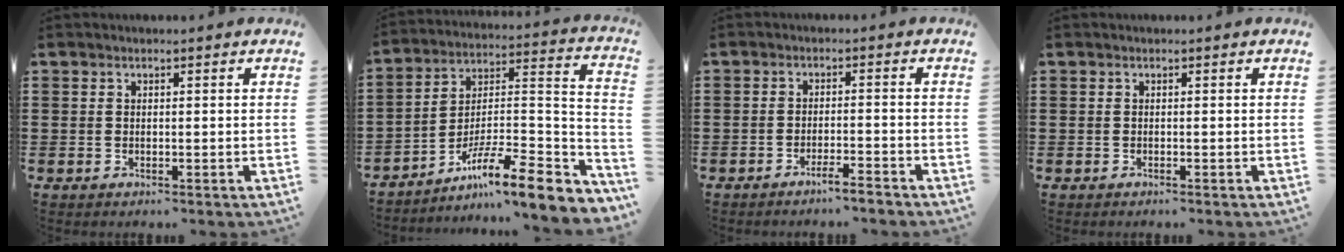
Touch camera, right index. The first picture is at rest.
{"total": 11.3, "force": [-7.5, 1.9, 8.2], "torque": [-0.125, 0.007, -0.139]}
{"total": 3.0, "force": [-2.6, -0.2, 1.3], "torque": [-0.023, -0.001, -0.051]}
{"total": 0.0}